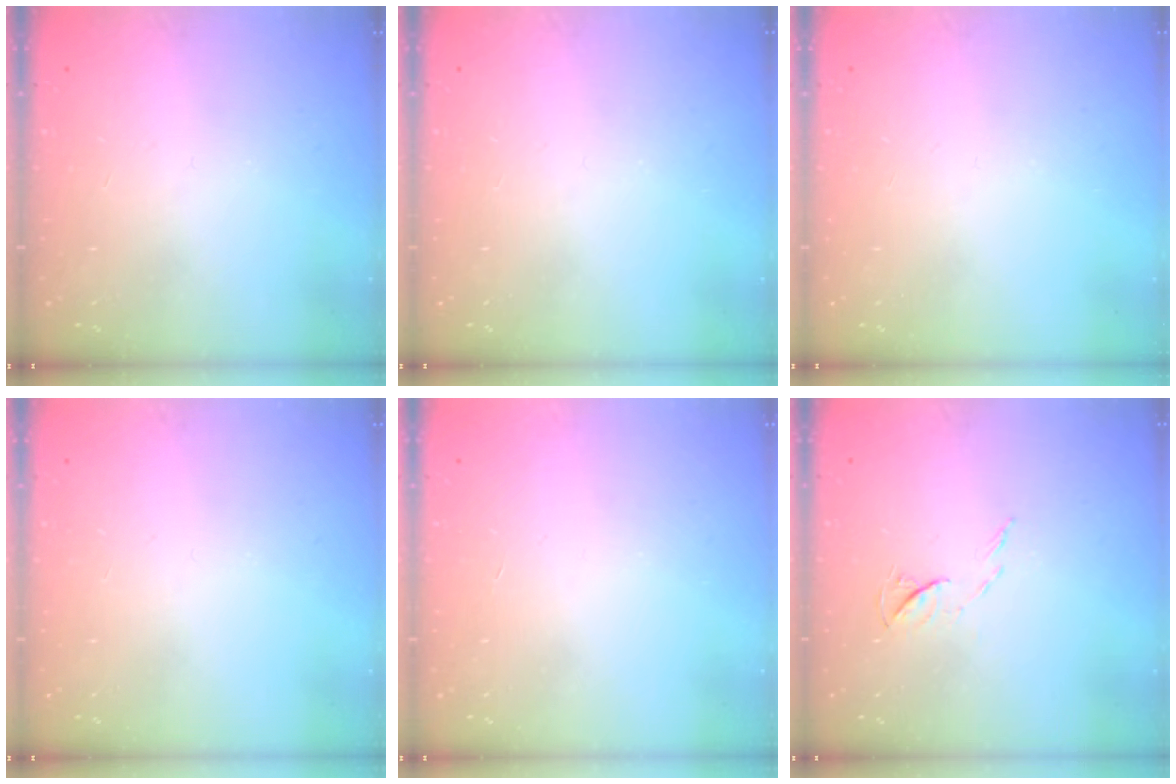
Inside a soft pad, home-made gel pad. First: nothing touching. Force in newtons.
{"total": 0.0}
{"total": 0.0}
{"total": 0.0}
{"total": 1.5, "press": 1.5, "slide": 0.1}
{"total": 5.0, "press": 5.0, "slide": 0.7}